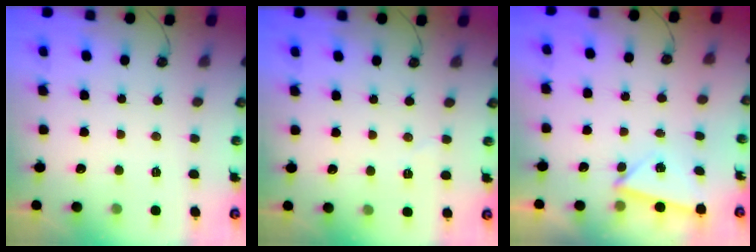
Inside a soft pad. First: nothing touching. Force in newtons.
{"total": 3.0, "press": 2.4, "slide": 1.7}
{"total": 3.3, "press": 2.8, "slide": 1.7}